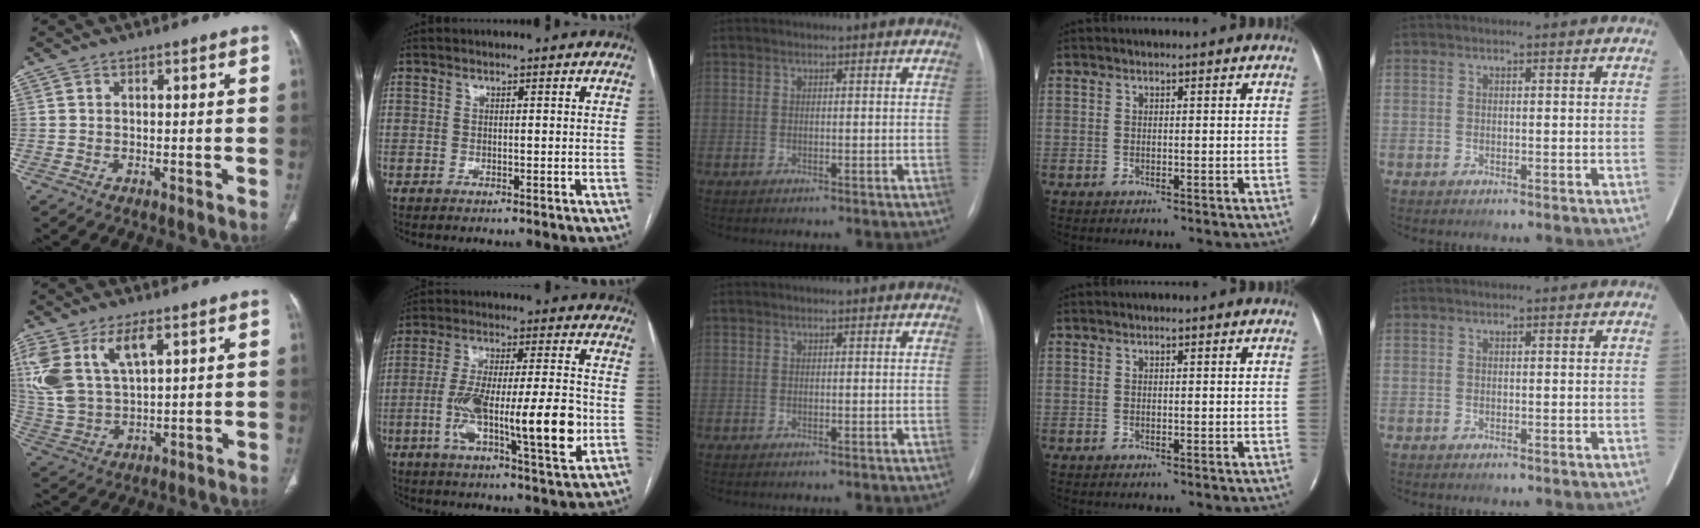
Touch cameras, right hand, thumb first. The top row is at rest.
{"thumb": {"total": 15.1, "force": [6.2, 7.7, 11.4], "torque": [-0.256, -0.010, 0.131]}, "index": {"total": 17.3, "force": [-3.5, 2.7, 16.8], "torque": [-0.277, 0.004, -0.052]}}